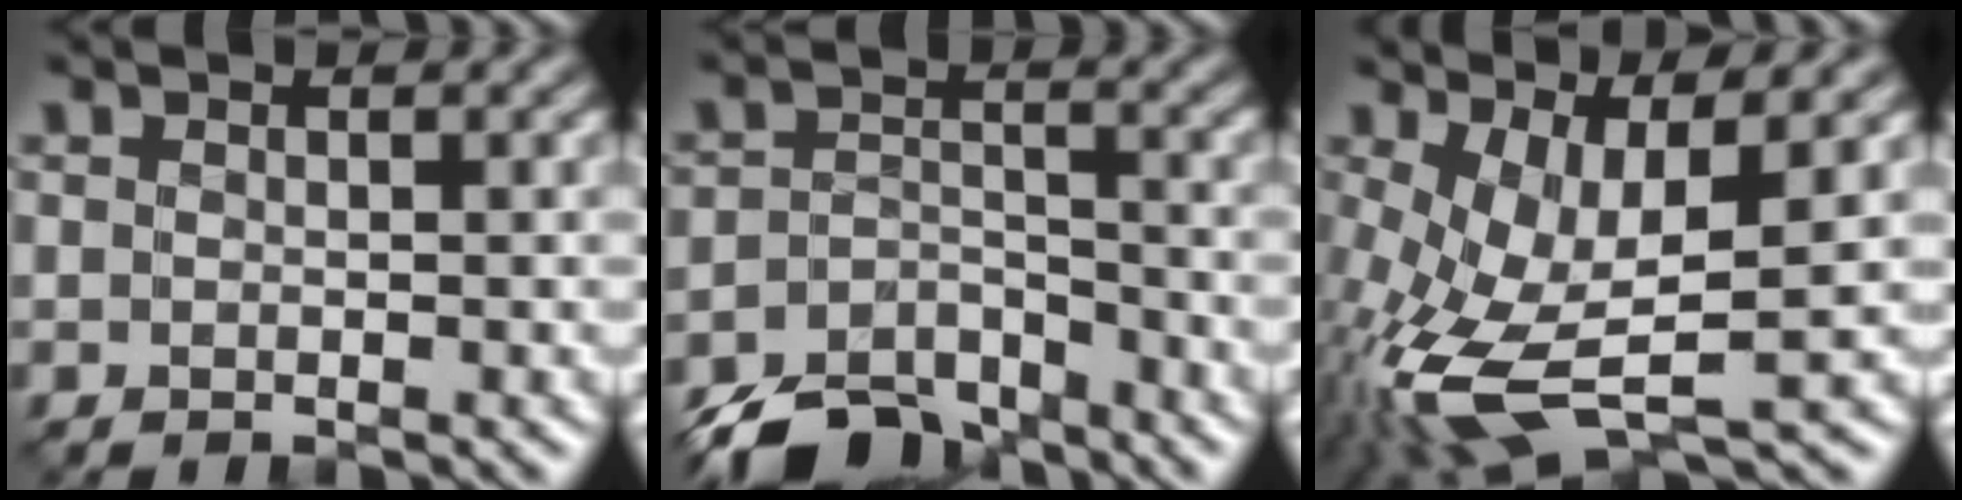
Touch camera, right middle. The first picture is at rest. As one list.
[{"total": 7.3, "force": [-6.2, 2.9, 2.6], "torque": [-0.049, -0.015, -0.111]}, {"total": 9.5, "force": [-1.7, 3.7, 8.6], "torque": [-0.199, -0.013, -0.029]}]